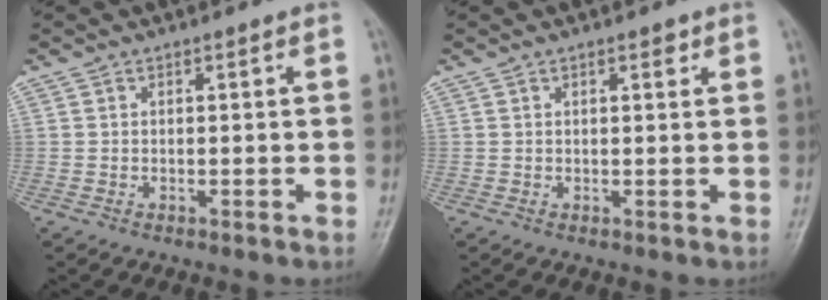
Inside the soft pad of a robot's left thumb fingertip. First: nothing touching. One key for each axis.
{"total": 1.5, "fx": 0.9, "fy": 0.5, "fz": 1.1, "tx": -0.012, "ty": -0.002, "tz": 0.011}